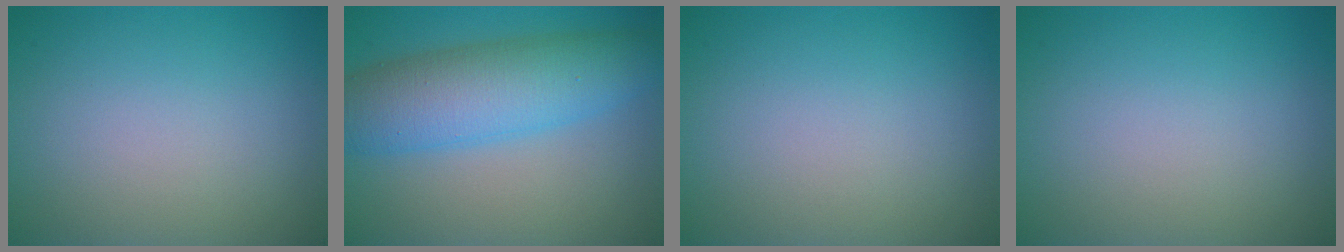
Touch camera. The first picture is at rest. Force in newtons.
{"total": 8.1, "press": 8.1, "slide": 0.1}
{"total": 0.0}
{"total": 0.0}